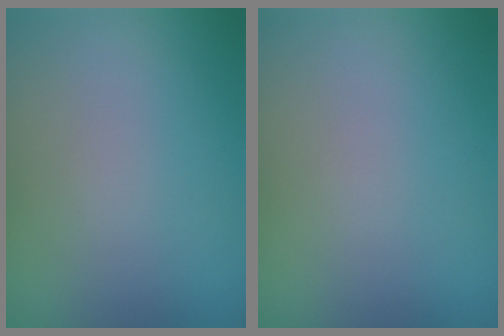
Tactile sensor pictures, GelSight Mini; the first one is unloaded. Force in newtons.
{"total": 0.0}